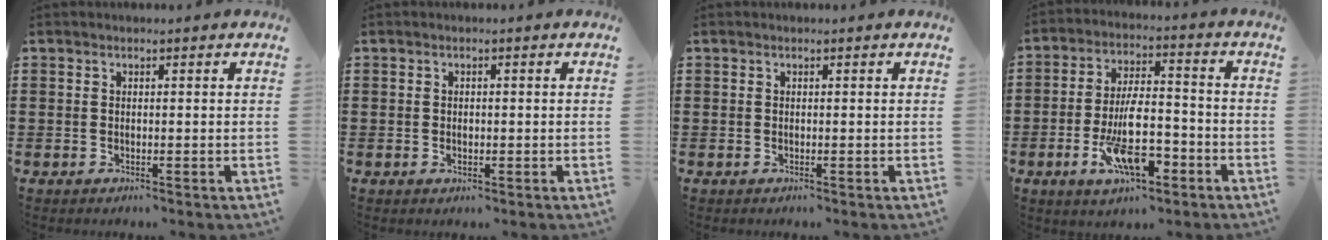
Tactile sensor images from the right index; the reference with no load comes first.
{"total": 0.9, "force": [-0.1, 0.6, 0.6], "torque": [-0.014, 0.003, -0.002]}
{"total": 0.0}
{"total": 11.5, "force": [-4.5, 4.4, 9.6], "torque": [-0.189, 0.008, -0.077]}